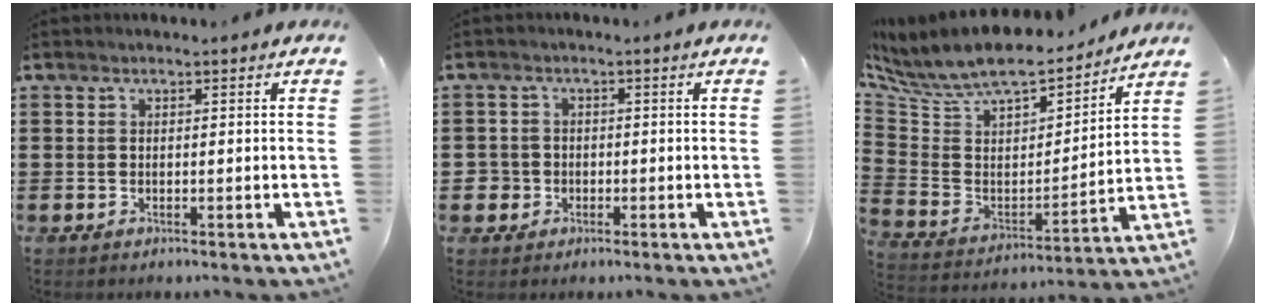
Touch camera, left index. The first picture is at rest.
{"total": 2.4, "force": [-0.7, 2.3, 0.3], "torque": [-0.023, 0.000, -0.020]}
{"total": 9.1, "force": [7.6, 3.1, 3.9], "torque": [-0.115, -0.053, 0.129]}